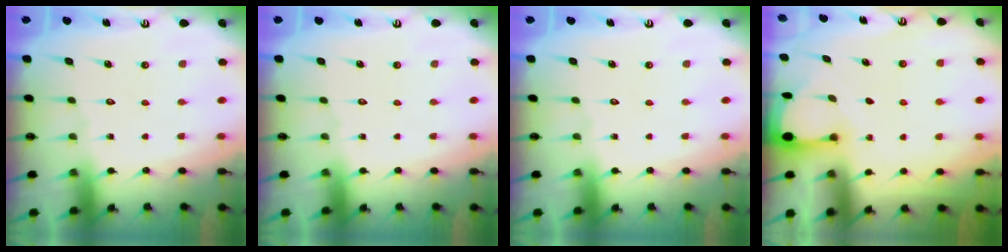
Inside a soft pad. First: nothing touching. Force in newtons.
{"total": 0.0}
{"total": 0.0}
{"total": 2.0, "press": 2.0, "slide": 0.4}